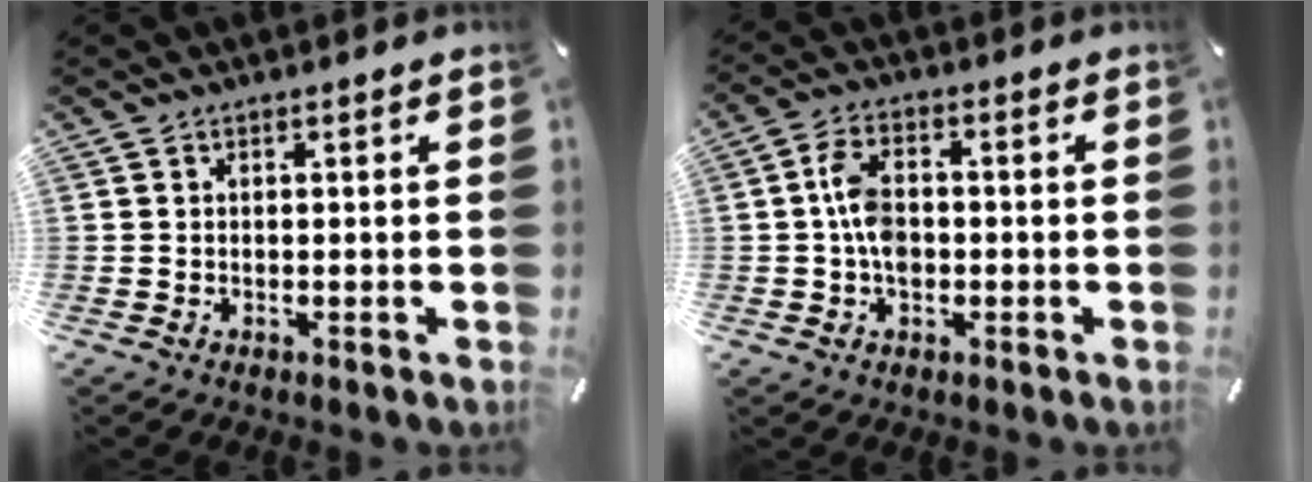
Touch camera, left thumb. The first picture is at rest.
{"total": 6.4, "force": [-0.7, 4.1, 4.8], "torque": [-0.100, 0.008, -0.013]}